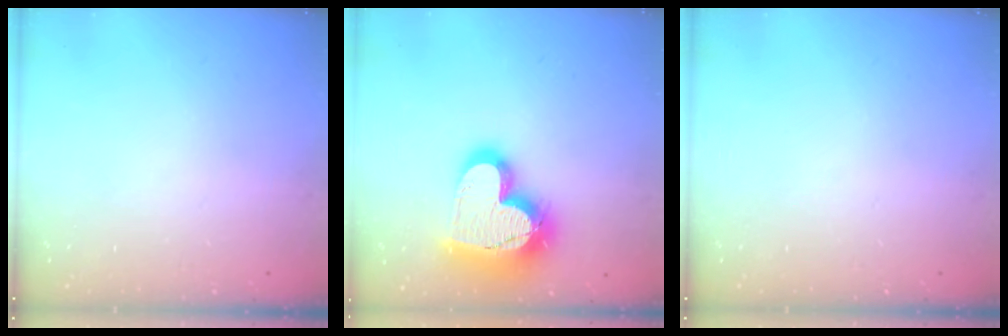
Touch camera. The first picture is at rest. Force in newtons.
{"total": 23.1, "press": 23.0, "slide": 1.8}
{"total": 0.0}